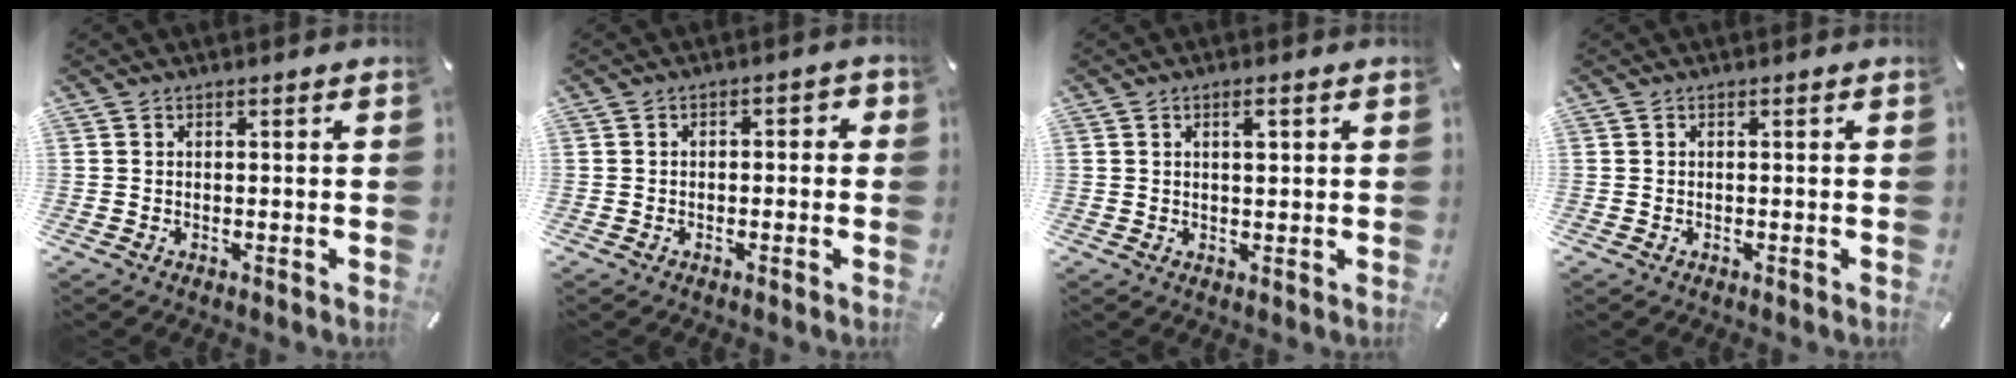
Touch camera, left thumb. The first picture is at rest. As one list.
[{"total": 2.0, "force": [-1.4, 1.1, 1.0], "torque": [-0.018, 0.012, -0.029]}, {"total": 2.6, "force": [0.9, 0.9, 2.2], "torque": [-0.039, 0.003, 0.012]}, {"total": 0.0}]